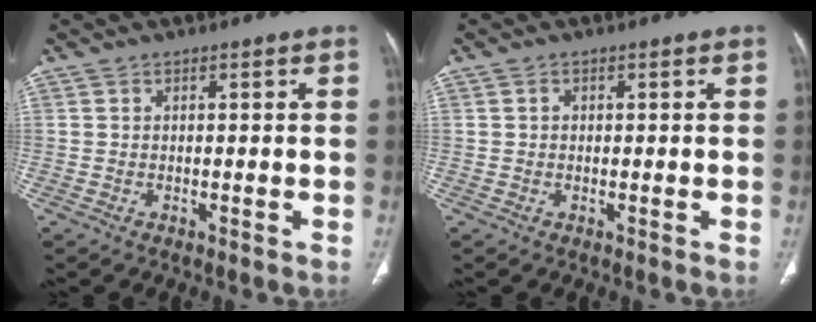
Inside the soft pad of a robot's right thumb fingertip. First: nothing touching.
{"total": 0.8, "force": [0.2, 0.7, 0.4], "torque": [-0.007, 0.001, 0.005]}